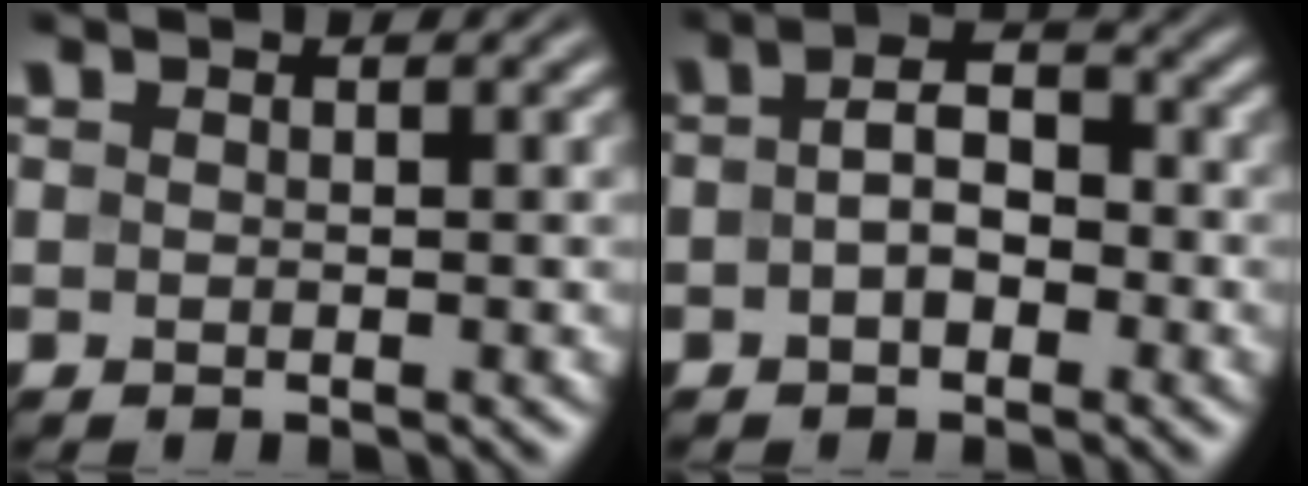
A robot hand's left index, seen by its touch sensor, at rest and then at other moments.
{"total": 3.6, "force": [-0.5, 2.1, 2.8], "torque": [-0.049, 0.007, -0.017]}